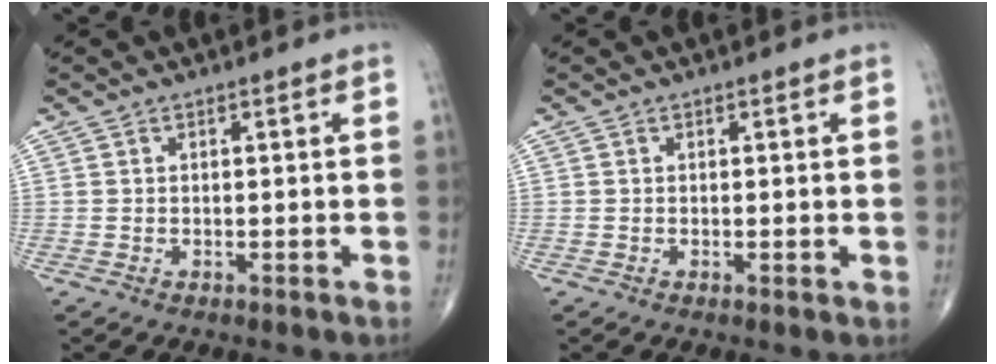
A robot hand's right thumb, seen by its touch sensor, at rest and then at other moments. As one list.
[{"total": 0.6, "force": [0.0, 0.2, 0.5], "torque": [-0.010, -0.003, -0.001]}]